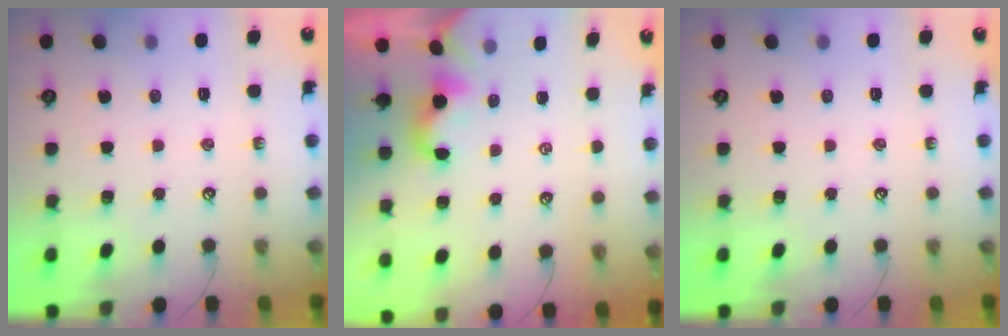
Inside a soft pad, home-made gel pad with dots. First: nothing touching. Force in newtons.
{"total": 2.4, "press": 2.4, "slide": 0.1}
{"total": 0.0}